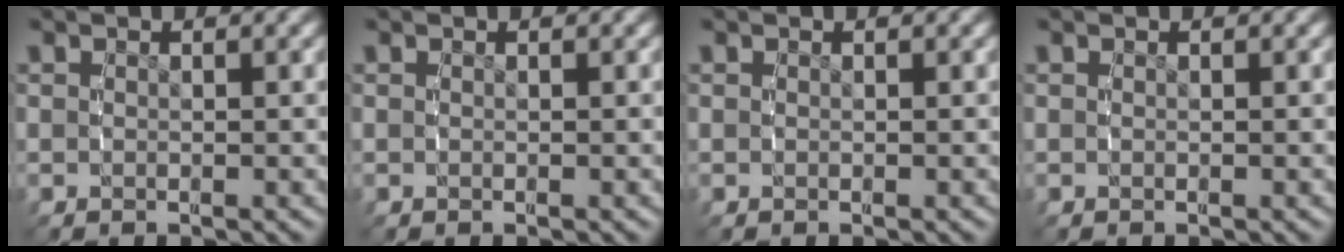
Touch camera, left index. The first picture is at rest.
{"total": 0.0}
{"total": 0.0}
{"total": 0.0}